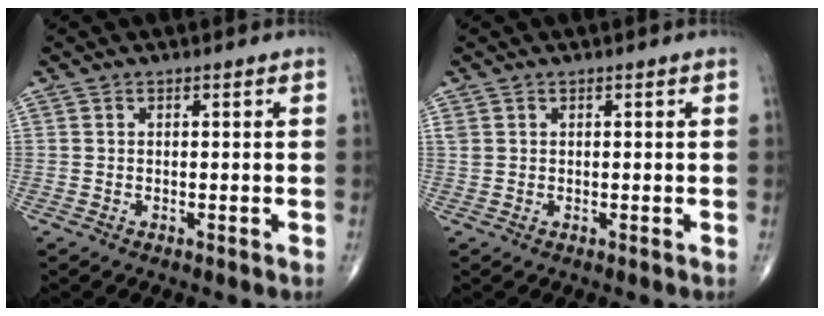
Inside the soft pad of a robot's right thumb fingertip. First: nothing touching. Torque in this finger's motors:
{"motor_torque": [-0.20, 0.06, 0.45, 0.20, 0.00]}